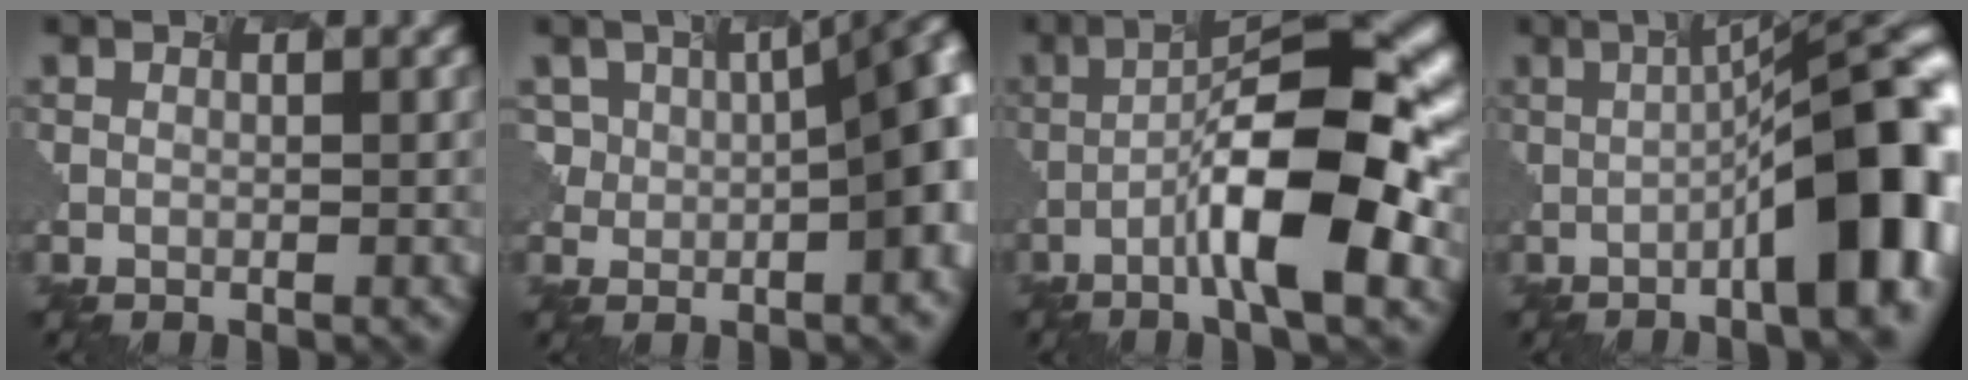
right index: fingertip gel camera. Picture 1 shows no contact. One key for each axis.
{"total": 8.8, "fx": 0.6, "fy": 3.5, "fz": 8.1, "tx": -0.120, "ty": 0.011, "tz": 0.017}
{"total": 9.6, "fx": -2.9, "fy": 1.5, "fz": 9.1, "tx": -0.156, "ty": 0.014, "tz": -0.046}
{"total": 11.3, "fx": -2.4, "fy": 2.3, "fz": 10.8, "tx": -0.140, "ty": 0.011, "tz": -0.032}